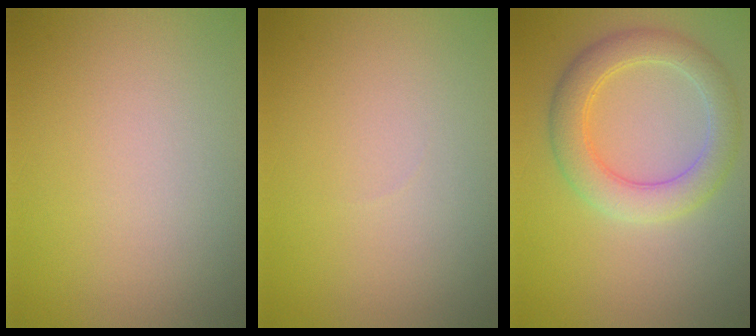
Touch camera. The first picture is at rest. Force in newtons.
{"total": 0.0}
{"total": 4.5, "press": 4.5, "slide": 0.3}